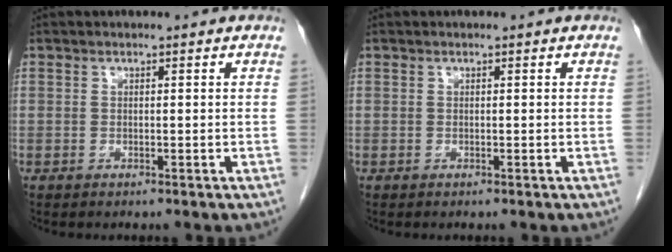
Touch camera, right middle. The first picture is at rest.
{"total": 0.0}